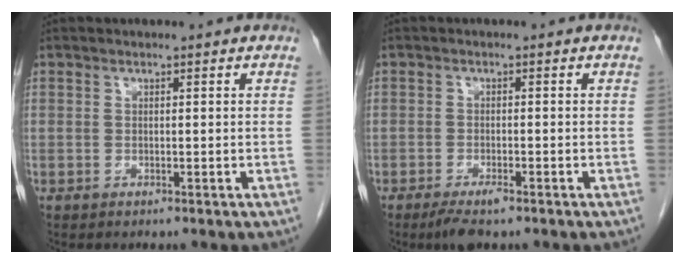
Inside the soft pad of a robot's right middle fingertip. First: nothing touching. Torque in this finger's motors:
{"motor_torque": [0.37, -0.24, 0.02, 0.01]}